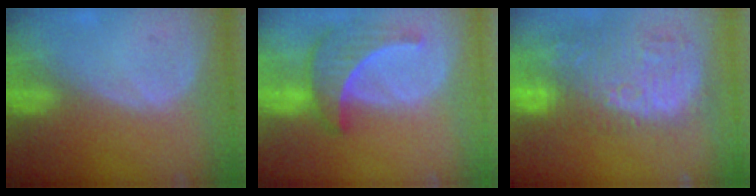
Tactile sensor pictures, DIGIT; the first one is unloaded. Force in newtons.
{"total": 6.8, "press": 6.8, "slide": 0.7}
{"total": 14.6, "press": 12.6, "slide": 7.5}